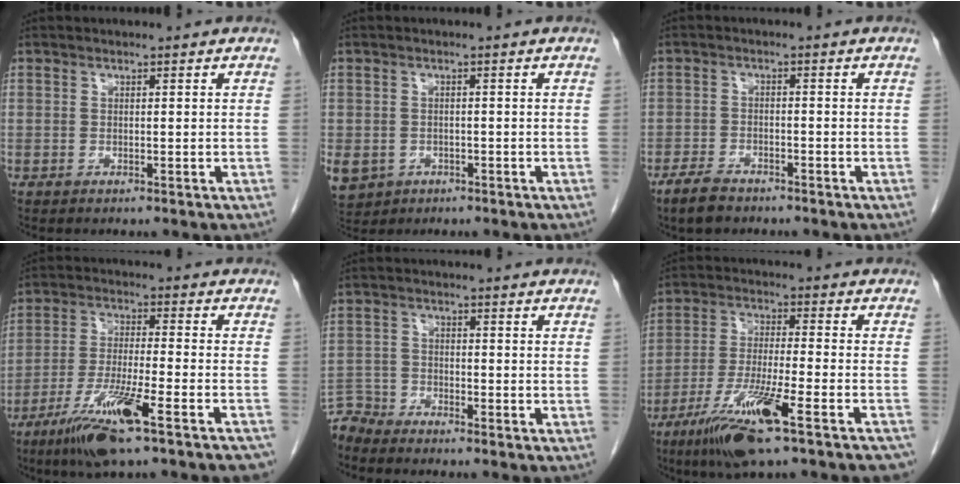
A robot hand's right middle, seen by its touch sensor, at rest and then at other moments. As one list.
[{"total": 10.0, "force": [-4.0, 8.4, 3.5], "torque": [-0.112, 0.000, -0.051]}, {"total": 4.0, "force": [-3.2, 1.5, 1.8], "torque": [-0.039, -0.001, -0.055]}, {"total": 14.0, "force": [-8.9, 0.7, 10.8], "torque": [-0.177, -0.030, -0.155]}, {"total": 4.1, "force": [-4.0, 0.1, -0.8], "torque": [0.022, -0.006, -0.079]}, {"total": 15.2, "force": [-9.4, 0.9, 11.9], "torque": [-0.193, -0.034, -0.164]}]